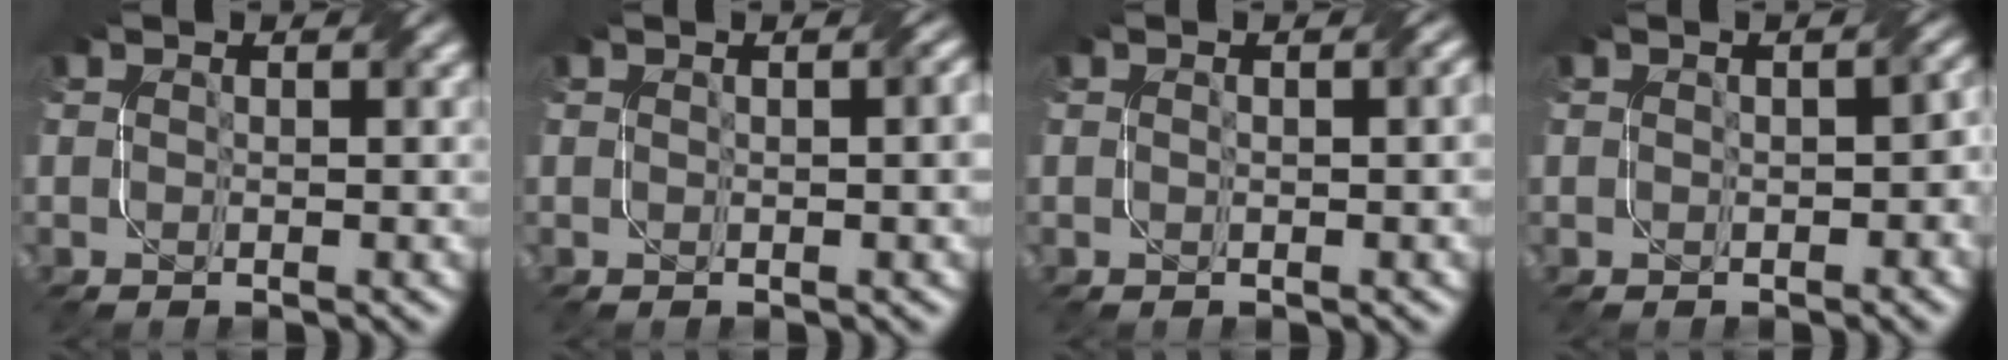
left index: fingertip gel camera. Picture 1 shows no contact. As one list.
[{"total": 2.2, "force": [0.3, 0.6, 2.1], "torque": [-0.019, 0.008, 0.002]}, {"total": 1.7, "force": [0.2, 0.6, 1.6], "torque": [-0.019, 0.003, 0.003]}, {"total": 2.2, "force": [-0.2, 1.2, 1.9], "torque": [-0.023, 0.000, -0.001]}]